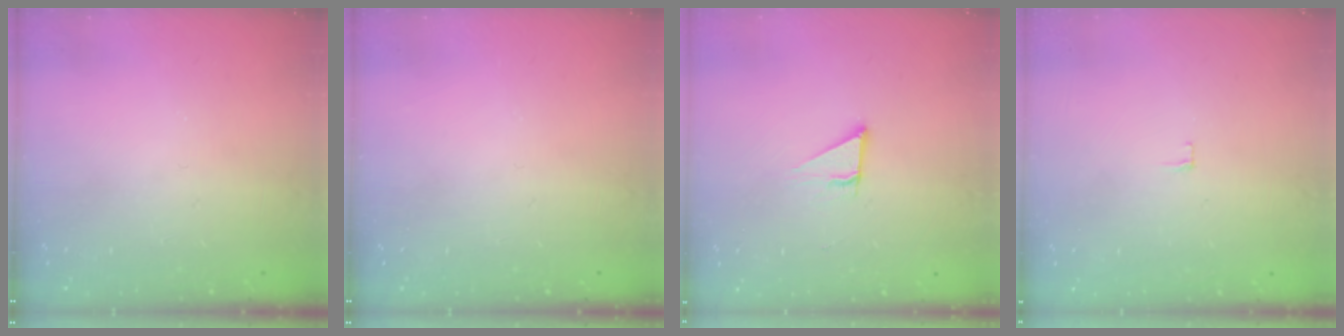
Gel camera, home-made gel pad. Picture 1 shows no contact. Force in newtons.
{"total": 0.0}
{"total": 2.9, "press": 2.9, "slide": 0.1}
{"total": 3.8, "press": 3.8, "slide": 0.3}